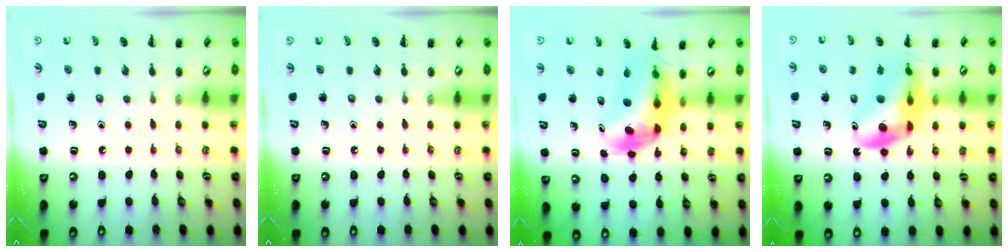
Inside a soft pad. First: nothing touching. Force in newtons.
{"total": 0.0}
{"total": 6.8, "press": 6.5, "slide": 2.1}
{"total": 13.8, "press": 13.2, "slide": 4.0}